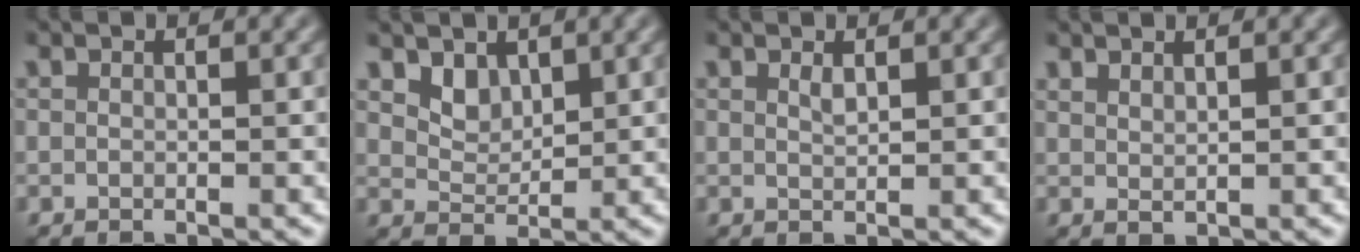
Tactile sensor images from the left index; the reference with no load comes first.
{"total": 1.6, "force": [0.9, 1.2, 0.7], "torque": [-0.019, -0.018, 0.032]}
{"total": 0.0}
{"total": 0.8, "force": [0.7, -0.2, 0.1], "torque": [-0.001, 0.002, 0.017]}